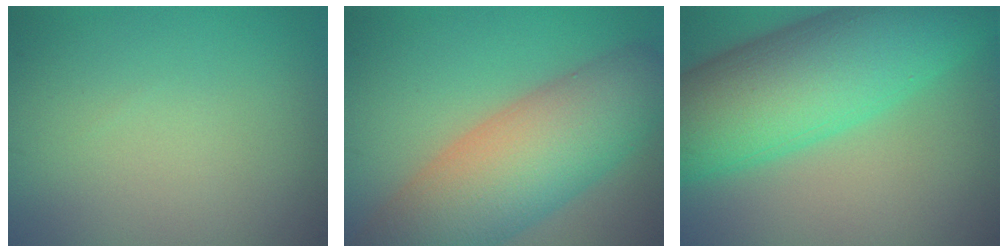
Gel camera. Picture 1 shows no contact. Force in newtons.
{"total": 10.5, "press": 10.5, "slide": 0.8}
{"total": 12.4, "press": 12.4, "slide": 0.4}